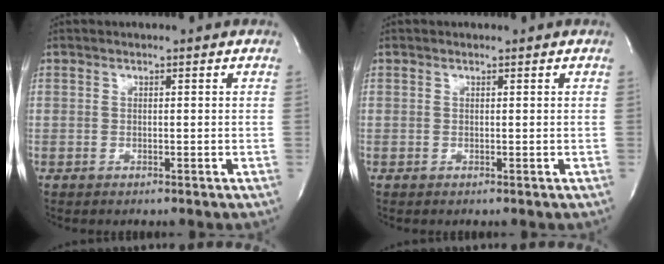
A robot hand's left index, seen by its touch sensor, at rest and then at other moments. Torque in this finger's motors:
{"motor_torque": [0.04, 0.01, -0.03, -0.01]}